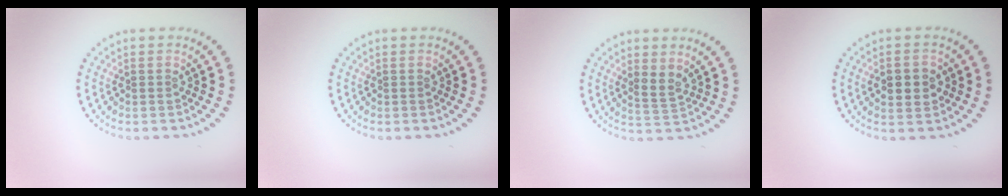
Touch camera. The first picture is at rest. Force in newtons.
{"total": 0.0}
{"total": 1.7, "press": 1.3, "slide": 1.1}
{"total": 3.2, "press": 3.2, "slide": 0.3}